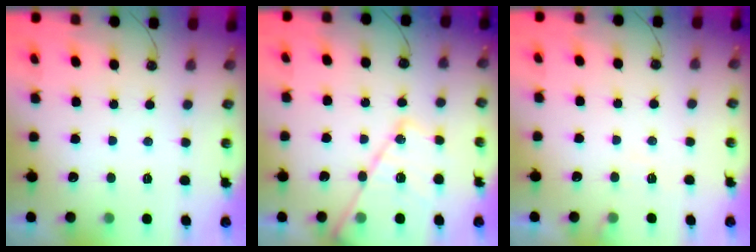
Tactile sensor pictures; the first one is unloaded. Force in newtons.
{"total": 16.2, "press": 16.2, "slide": 1.2}
{"total": 4.2, "press": 4.2, "slide": 0.6}